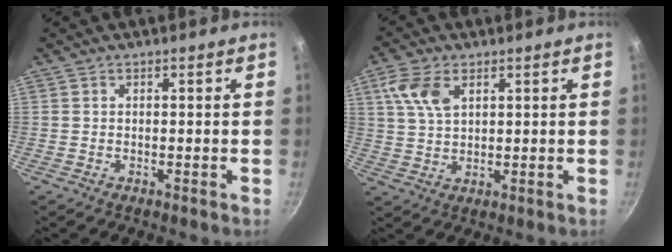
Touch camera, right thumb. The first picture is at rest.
{"total": 7.4, "force": [3.0, 4.3, 5.1], "torque": [-0.101, -0.003, 0.059]}